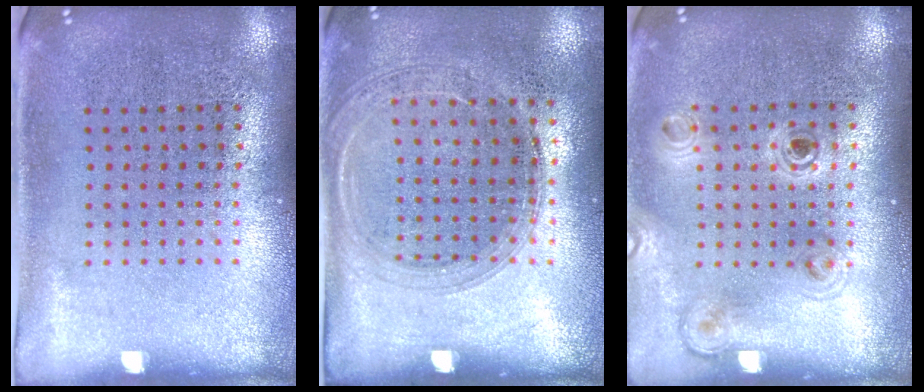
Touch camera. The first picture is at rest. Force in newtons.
{"total": 1.5, "press": 1.4, "slide": 0.3}
{"total": 1.1, "press": 1.0, "slide": 0.3}